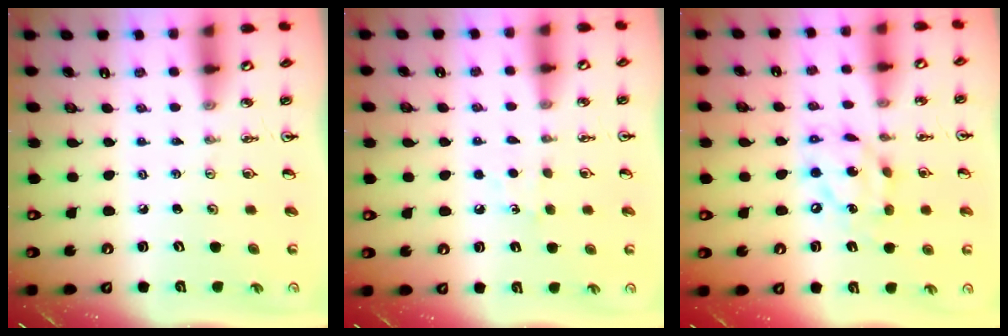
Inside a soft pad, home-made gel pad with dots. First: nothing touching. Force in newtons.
{"total": 4.4, "press": 4.3, "slide": 0.6}
{"total": 13.0, "press": 13.0, "slide": 1.2}